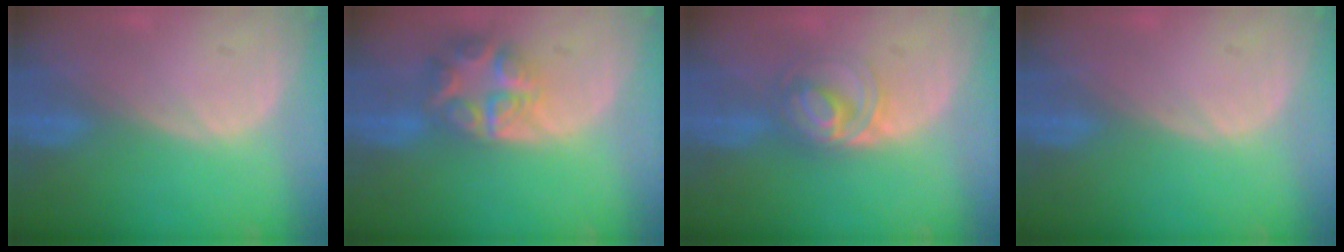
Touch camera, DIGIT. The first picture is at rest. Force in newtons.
{"total": 7.9, "press": 6.9, "slide": 3.8}
{"total": 5.9, "press": 5.5, "slide": 2.1}
{"total": 0.0}